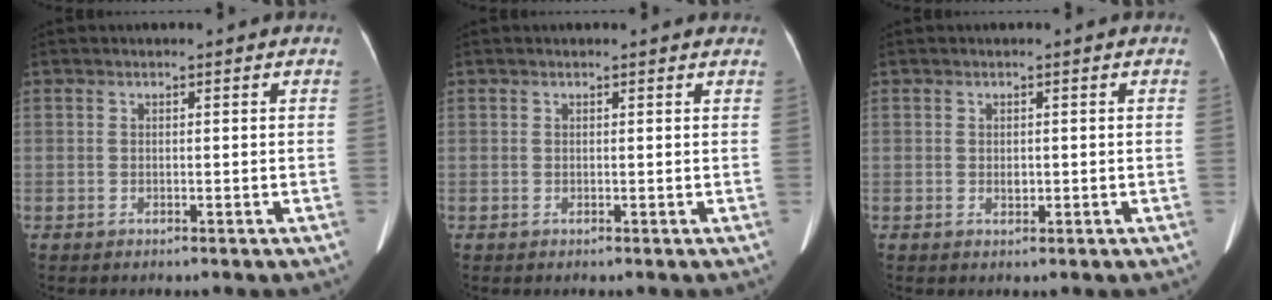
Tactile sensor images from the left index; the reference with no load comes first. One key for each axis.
{"total": 1.8, "fx": 1.8, "fy": 0.2, "fz": 0.3, "tx": -0.013, "ty": 0.000, "tz": 0.008}
{"total": 0.9, "fx": 0.0, "fy": 0.6, "fz": 0.7, "tx": -0.012, "ty": 0.000, "tz": 0.002}